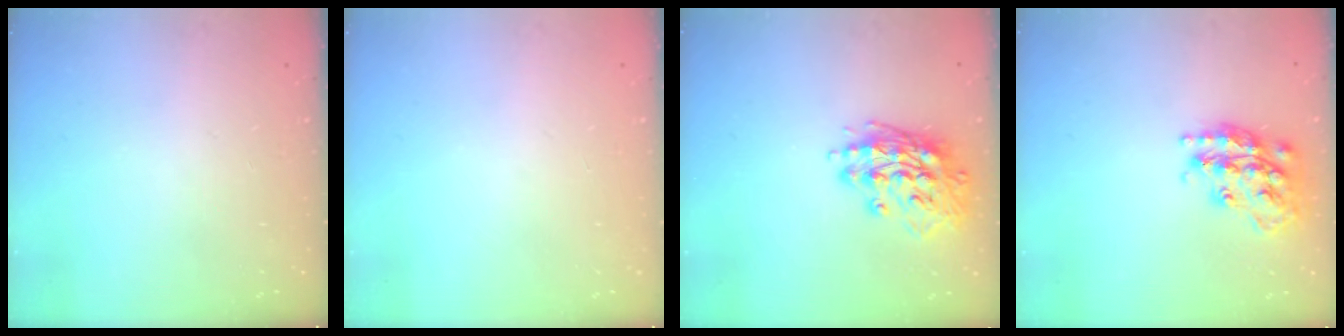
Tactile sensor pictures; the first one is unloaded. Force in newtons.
{"total": 0.0}
{"total": 15.7, "press": 15.5, "slide": 2.5}
{"total": 20.0, "press": 19.9, "slide": 1.3}